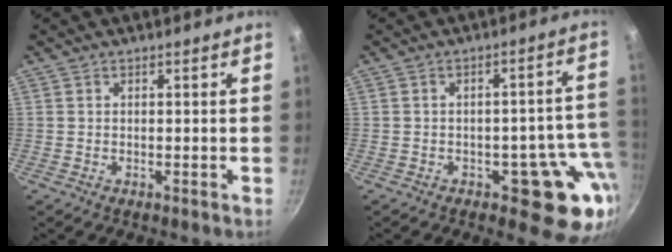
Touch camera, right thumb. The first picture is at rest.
{"total": 11.8, "force": [-4.0, 6.4, 9.1], "torque": [-0.031, 0.032, -0.043]}